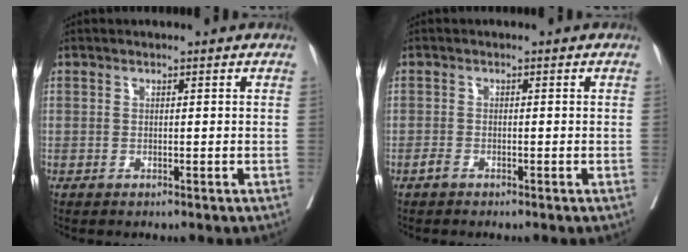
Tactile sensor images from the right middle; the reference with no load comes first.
{"total": 0.9, "force": [-0.7, 0.3, 0.4], "torque": [-0.011, 0.000, -0.013]}